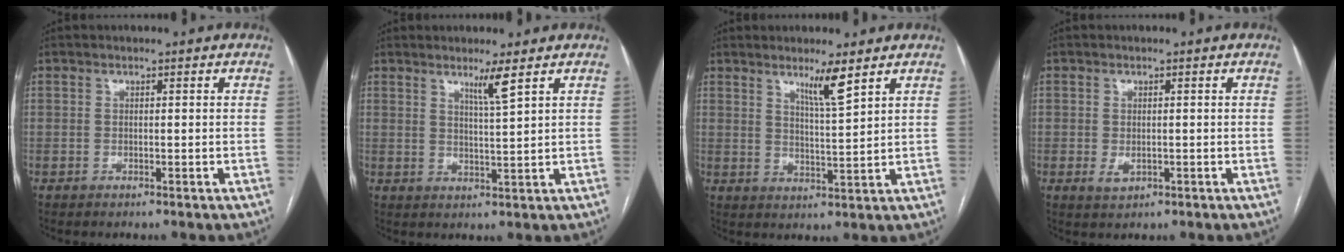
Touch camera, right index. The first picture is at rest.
{"total": 3.4, "force": [2.3, -1.1, 2.3], "torque": [-0.044, -0.014, 0.045]}
{"total": 4.9, "force": [3.4, -0.7, 3.4], "torque": [-0.060, -0.015, 0.061]}
{"total": 1.6, "force": [-0.3, 1.1, 1.1], "torque": [-0.018, -0.003, 0.001]}